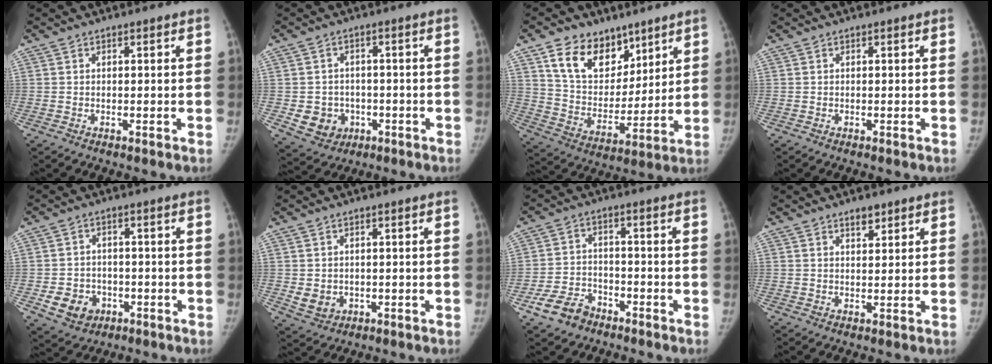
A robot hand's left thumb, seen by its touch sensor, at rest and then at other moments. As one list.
[{"total": 7.1, "force": [-1.9, 6.4, 2.5], "torque": [-0.016, 0.013, -0.018]}, {"total": 15.4, "force": [9.4, 10.2, 6.7], "torque": [-0.070, -0.053, 0.173]}, {"total": 0.0}, {"total": 7.2, "force": [-2.5, 6.0, 3.0], "torque": [-0.030, 0.015, -0.031]}, {"total": 4.3, "force": [-0.5, 3.7, 2.1], "torque": [-0.025, -0.002, 0.005]}, {"total": 7.2, "force": [-4.7, 4.7, 2.7], "torque": [-0.044, 0.026, -0.086]}, {"total": 2.7, "force": [1.9, 1.2, 1.4], "torque": [-0.012, -0.012, 0.031]}]